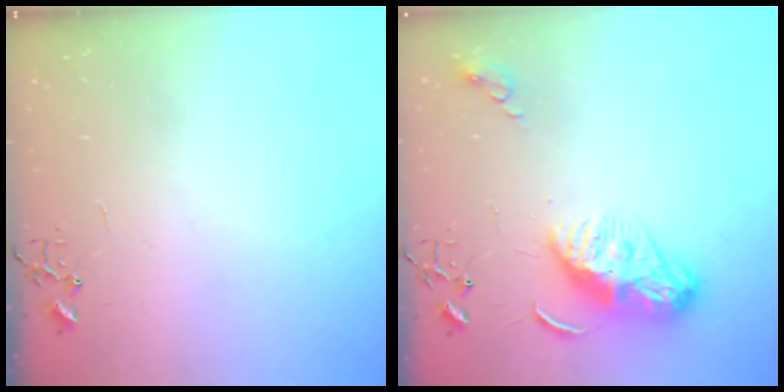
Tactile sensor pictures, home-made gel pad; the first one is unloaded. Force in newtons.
{"total": 10.0, "press": 10.0, "slide": 0.9}